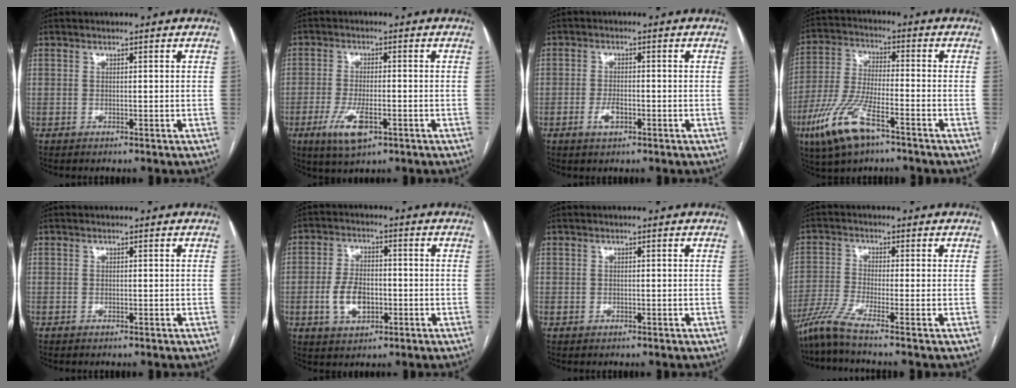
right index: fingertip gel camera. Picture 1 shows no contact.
{"total": 6.9, "force": [-3.0, 2.2, 5.8], "torque": [-0.116, -0.012, -0.048]}
{"total": 3.1, "force": [-1.3, 1.3, 2.5], "torque": [-0.048, 0.001, -0.022]}
{"total": 12.3, "force": [-6.9, 3.5, 9.6], "torque": [-0.210, -0.014, -0.127]}
{"total": 0.0}
{"total": 7.1, "force": [-1.7, 4.2, 5.5], "torque": [-0.113, 0.008, -0.025]}
{"total": 0.7, "force": [0.0, 0.6, 0.2], "torque": [-0.001, 0.001, 0.003]}
{"total": 4.8, "force": [-3.9, -1.5, 2.3], "torque": [-0.057, -0.021, -0.085]}